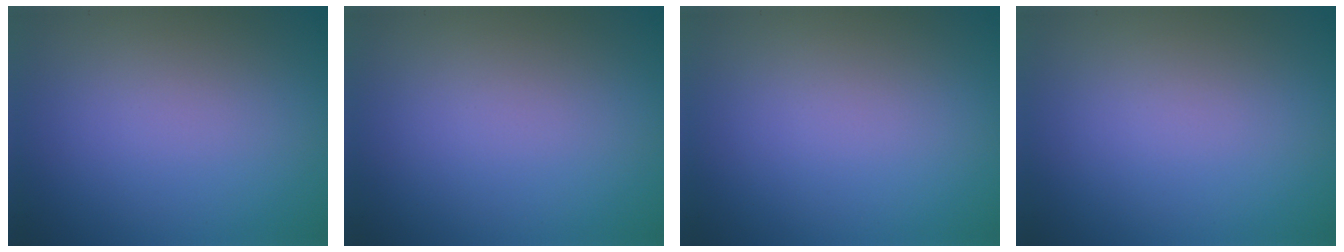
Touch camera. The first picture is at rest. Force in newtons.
{"total": 0.0}
{"total": 0.0}
{"total": 0.0}